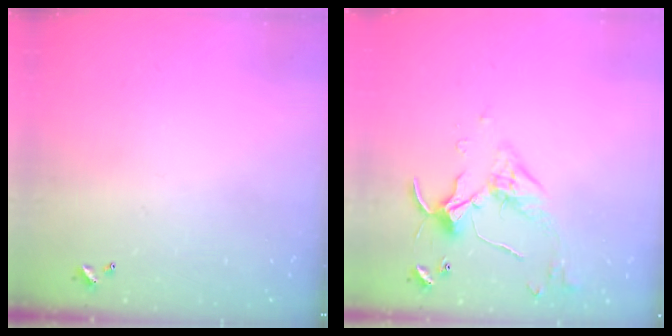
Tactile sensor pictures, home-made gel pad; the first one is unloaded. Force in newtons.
{"total": 3.8, "press": 3.8, "slide": 0.3}